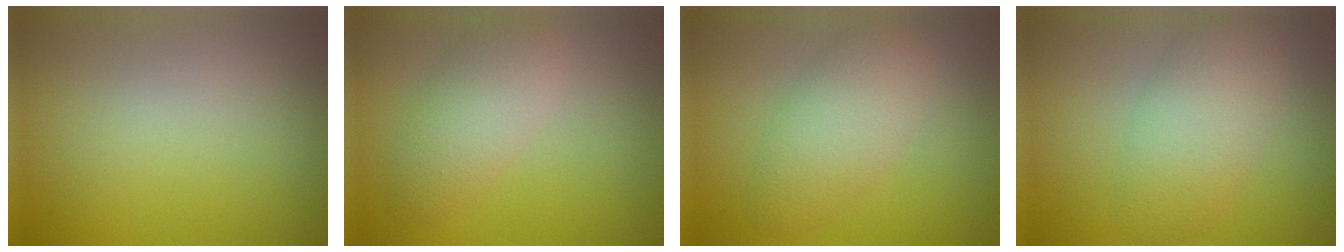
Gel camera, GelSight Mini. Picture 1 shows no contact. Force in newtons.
{"total": 3.5, "press": 3.5, "slide": 0.2}
{"total": 4.1, "press": 4.1, "slide": 0.2}
{"total": 5.0, "press": 5.0, "slide": 0.2}